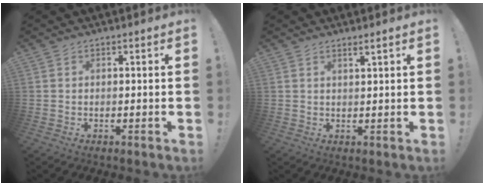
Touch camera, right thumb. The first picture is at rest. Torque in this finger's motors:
{"motor_torque": [-0.06, -0.43, 0.09, 0.22, 0.12]}